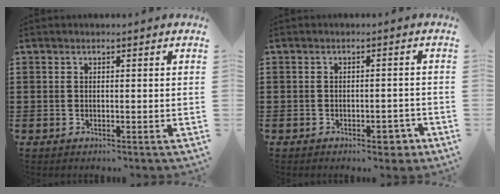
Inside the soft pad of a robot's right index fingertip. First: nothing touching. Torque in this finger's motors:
{"motor_torque": [0.06, 0.01, -0.52, -0.12]}